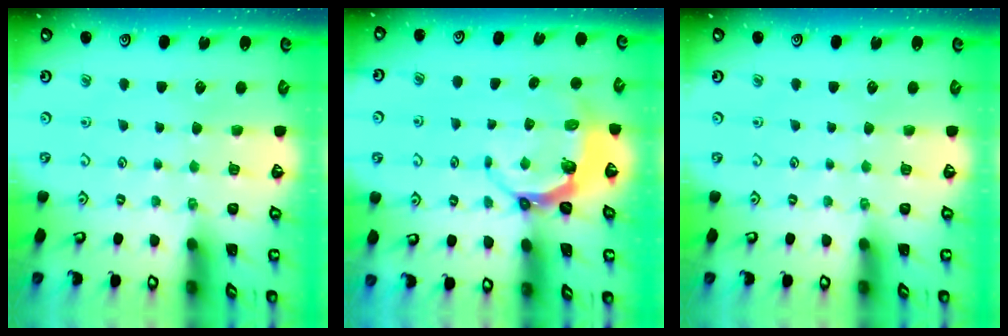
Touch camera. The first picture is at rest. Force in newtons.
{"total": 5.8, "press": 4.8, "slide": 3.3}
{"total": 0.0}